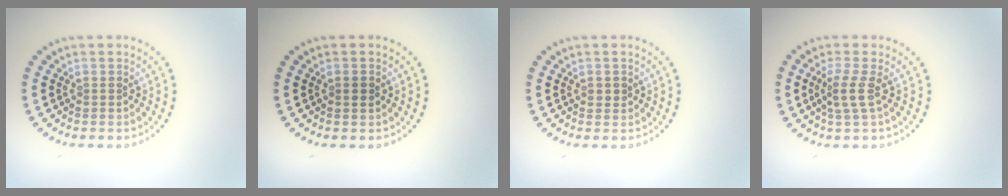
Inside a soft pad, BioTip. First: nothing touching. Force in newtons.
{"total": 0.9, "press": 0.9, "slide": 0.1}
{"total": 0.8, "press": 0.8, "slide": 0.1}
{"total": 2.2, "press": 1.7, "slide": 1.3}